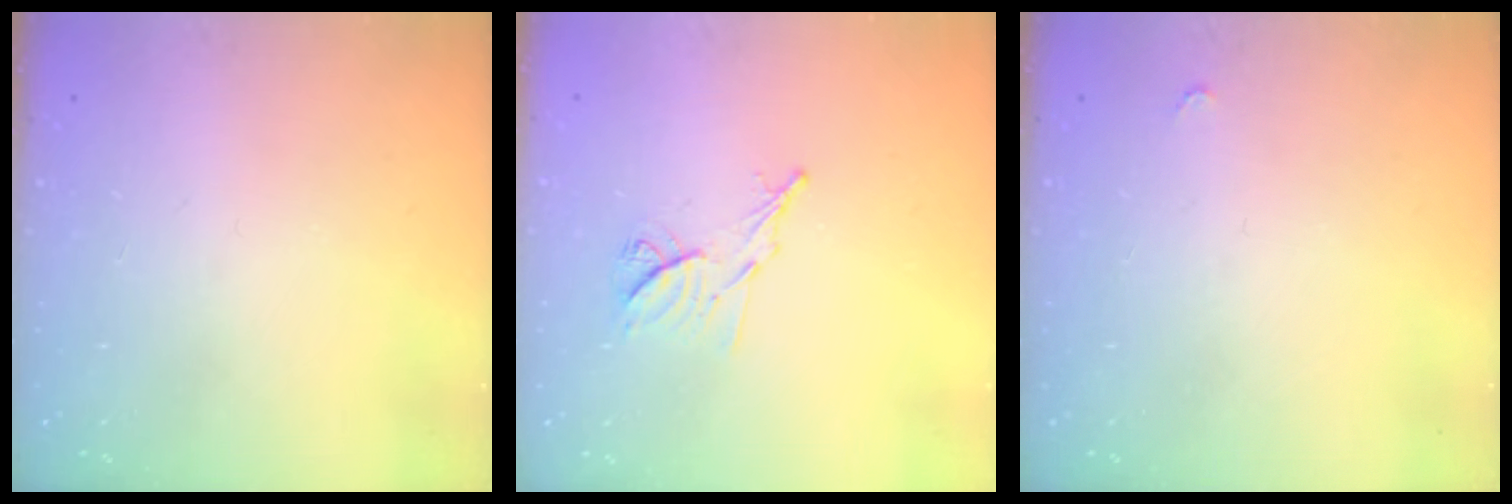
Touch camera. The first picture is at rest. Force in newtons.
{"total": 8.6, "press": 8.6, "slide": 0.7}
{"total": 2.8, "press": 2.8, "slide": 0.4}